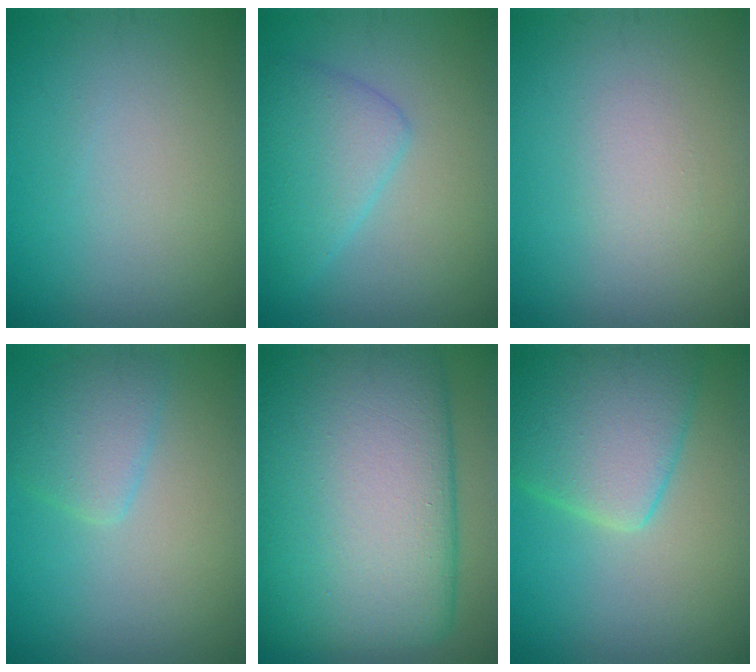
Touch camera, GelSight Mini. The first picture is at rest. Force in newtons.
{"total": 4.0, "press": 4.0, "slide": 0.1}
{"total": 1.1, "press": 1.1, "slide": 0.1}
{"total": 2.6, "press": 2.6, "slide": 0.2}
{"total": 20.7, "press": 20.7, "slide": 0.9}
{"total": 6.5, "press": 6.5, "slide": 0.6}